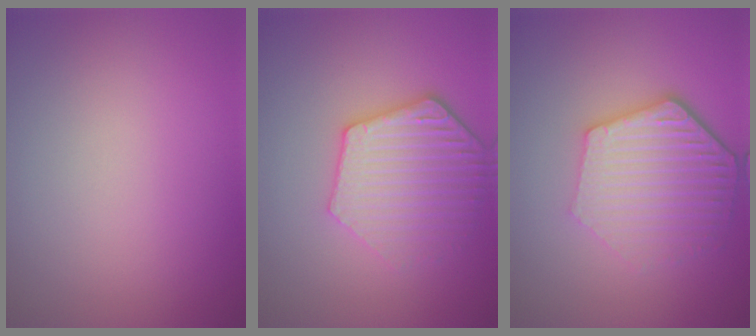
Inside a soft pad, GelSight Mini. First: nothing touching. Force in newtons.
{"total": 4.5, "press": 4.0, "slide": 2.0}
{"total": 5.9, "press": 4.4, "slide": 3.9}